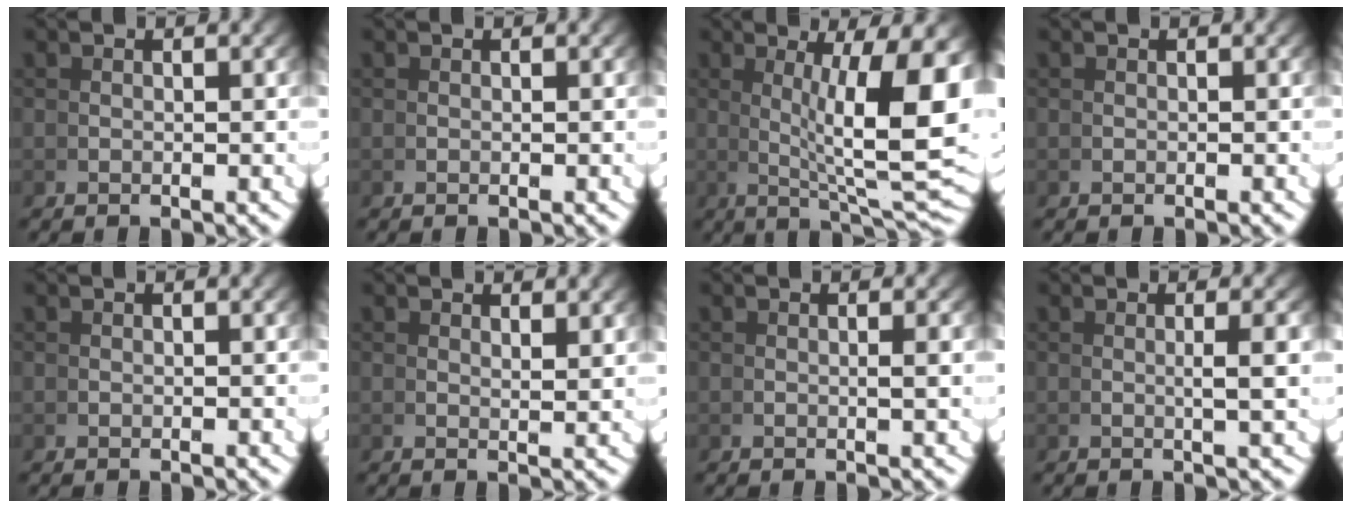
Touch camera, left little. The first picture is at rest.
{"total": 0.0}
{"total": 10.8, "force": [1.3, 2.9, 10.3], "torque": [-0.136, -0.013, 0.037]}
{"total": 2.1, "force": [0.2, -2.0, -0.8], "torque": [0.023, -0.003, 0.012]}
{"total": 0.0}
{"total": 1.2, "force": [1.1, -0.3, 0.4], "torque": [-0.009, -0.007, 0.022]}
{"total": 0.8, "force": [0.2, 0.1, 0.8], "torque": [-0.017, 0.000, 0.002]}
{"total": 1.3, "force": [0.2, -0.1, 1.3], "torque": [-0.026, 0.000, 0.004]}